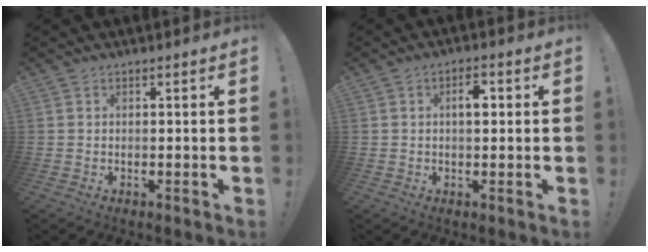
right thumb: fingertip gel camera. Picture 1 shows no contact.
{"total": 3.9, "force": [0.5, 1.8, 3.4], "torque": [-0.043, 0.001, -0.001]}